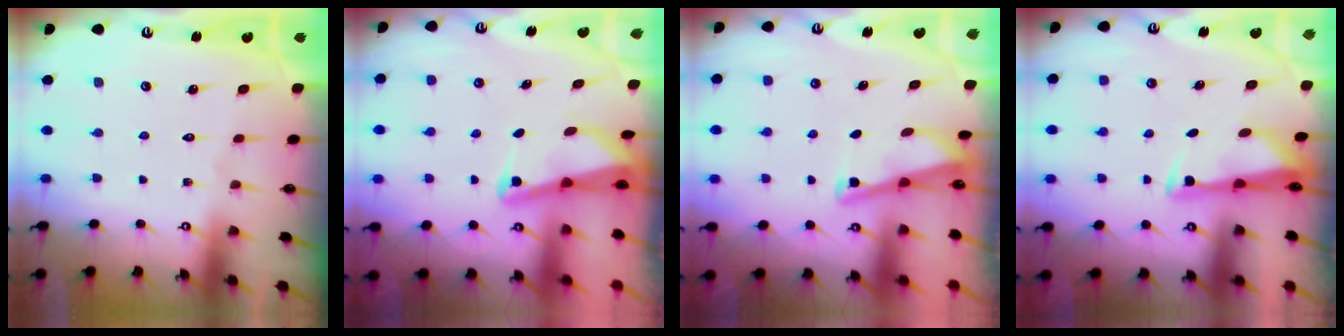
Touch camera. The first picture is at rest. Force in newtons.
{"total": 2.5, "press": 2.5, "slide": 0.4}
{"total": 3.0, "press": 3.0, "slide": 0.3}
{"total": 3.2, "press": 3.1, "slide": 0.9}